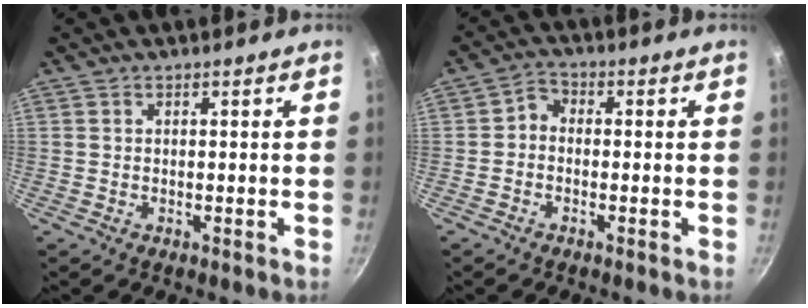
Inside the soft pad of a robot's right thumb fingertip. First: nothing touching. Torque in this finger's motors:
{"motor_torque": [-0.01, -0.01, -0.16, -0.10, 0.00]}